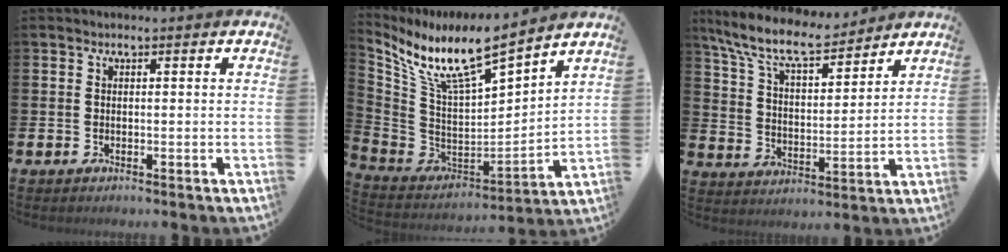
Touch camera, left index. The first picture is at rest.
{"total": 9.8, "force": [8.2, 1.3, 5.2], "torque": [-0.138, -0.064, 0.136]}
{"total": 9.6, "force": [8.6, 2.2, 3.7], "torque": [-0.109, -0.047, 0.154]}